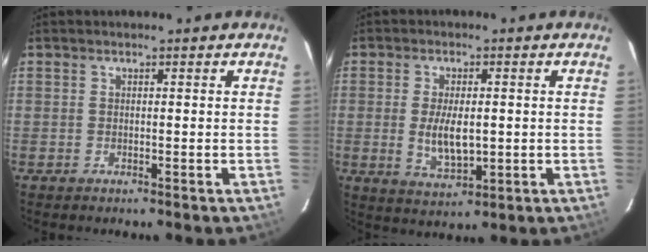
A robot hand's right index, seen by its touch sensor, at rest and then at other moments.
{"total": 7.2, "force": [-0.5, 3.3, 6.4], "torque": [-0.120, -0.010, -0.002]}